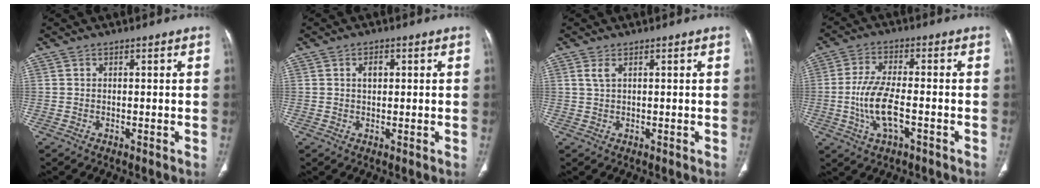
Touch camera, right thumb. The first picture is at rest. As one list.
[{"total": 2.3, "force": [0.6, 1.5, 1.7], "torque": [-0.024, 0.002, 0.010]}, {"total": 1.6, "force": [0.8, 0.6, 1.3], "torque": [-0.034, 0.006, 0.021]}, {"total": 9.3, "force": [-2.2, 3.6, 8.3], "torque": [-0.172, 0.012, -0.043]}]